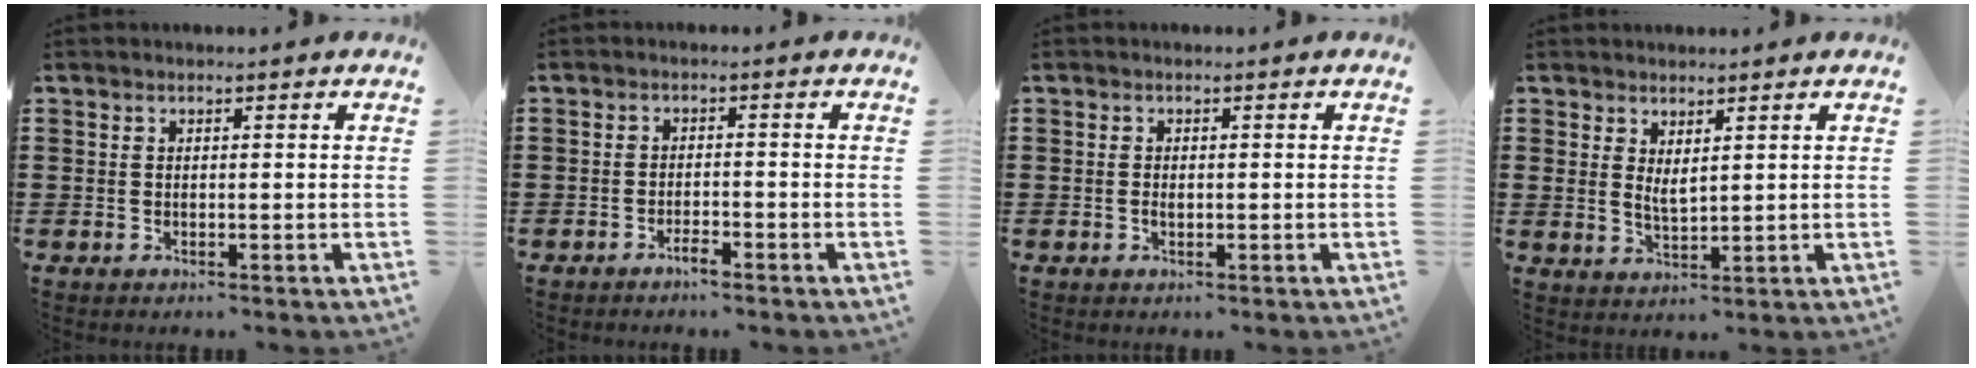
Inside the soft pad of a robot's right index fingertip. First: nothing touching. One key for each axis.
{"total": 2.1, "fx": -1.9, "fy": 0.2, "fz": 1.0, "tx": -0.020, "ty": -0.001, "tz": -0.035}
{"total": 0.8, "fx": -0.2, "fy": 0.3, "fz": 0.7, "tx": -0.016, "ty": -0.004, "tz": -0.003}
{"total": 2.2, "fx": 1.6, "fy": 0.7, "fz": 1.4, "tx": -0.029, "ty": 0.002, "tz": 0.029}